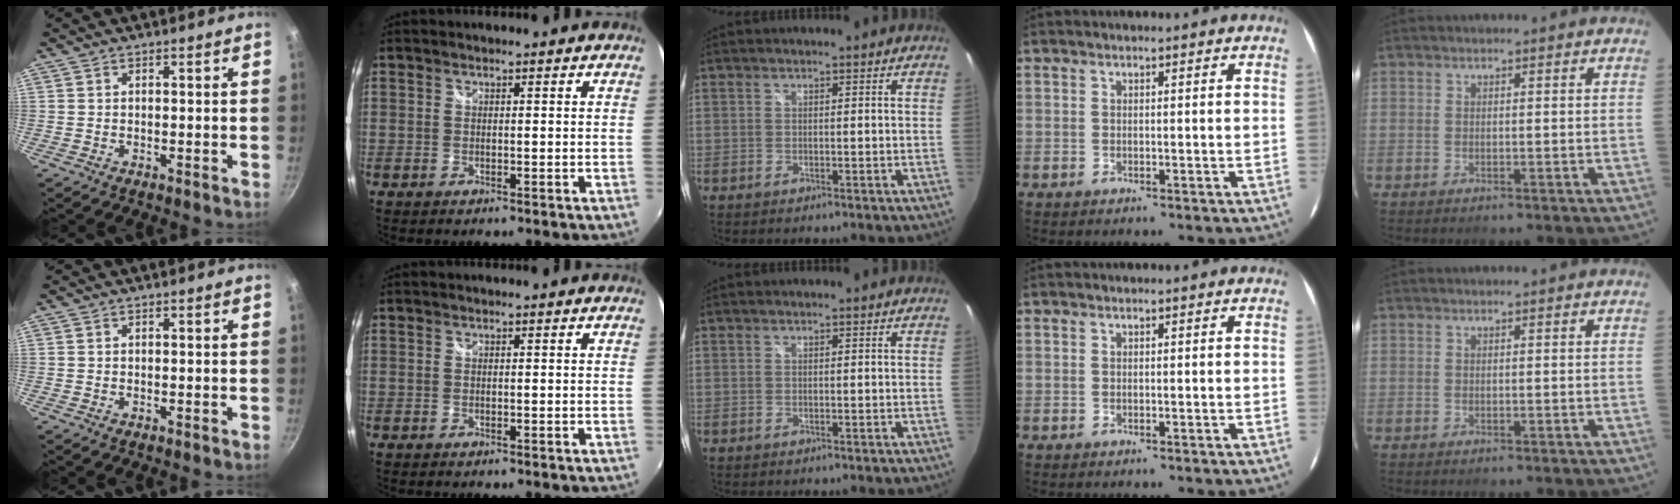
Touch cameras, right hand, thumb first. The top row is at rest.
{}